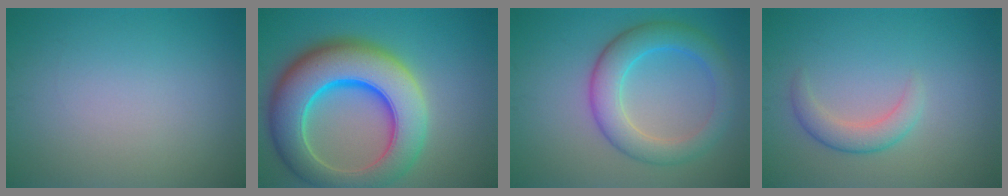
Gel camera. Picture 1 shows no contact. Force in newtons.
{"total": 12.3, "press": 12.3, "slide": 0.2}
{"total": 5.5, "press": 5.5, "slide": 0.3}
{"total": 2.4, "press": 2.4, "slide": 0.2}